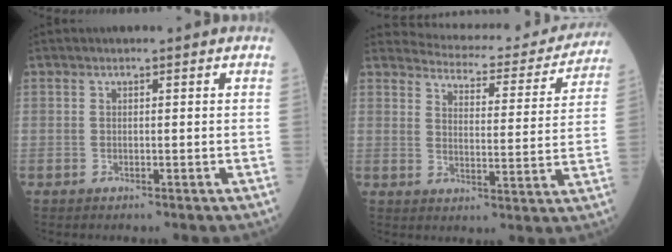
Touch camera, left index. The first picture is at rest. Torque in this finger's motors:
{"motor_torque": [0.87, -1.27, 0.01, -0.03]}